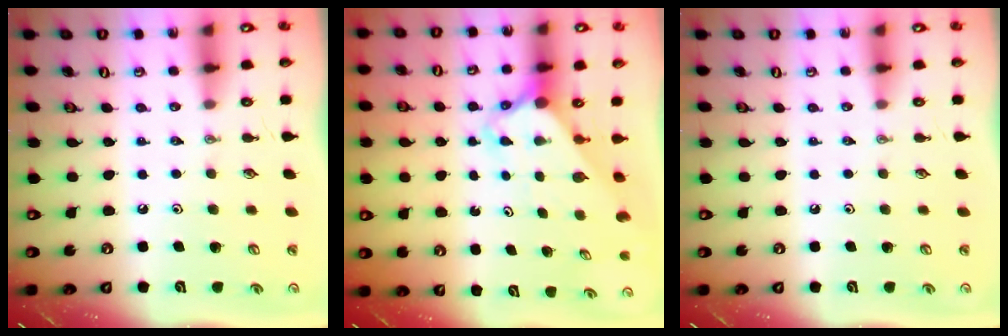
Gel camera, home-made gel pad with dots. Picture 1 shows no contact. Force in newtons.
{"total": 2.8, "press": 2.8, "slide": 0.2}
{"total": 0.0}